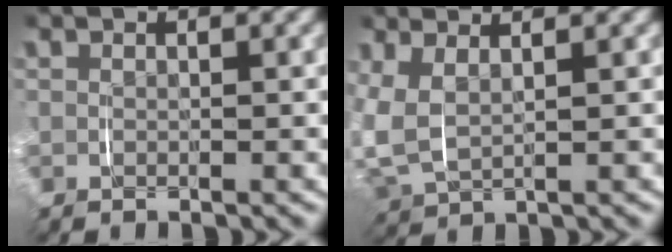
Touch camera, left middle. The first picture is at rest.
{"total": 6.7, "force": [1.2, 5.3, 4.0], "torque": [-0.130, -0.009, 0.023]}